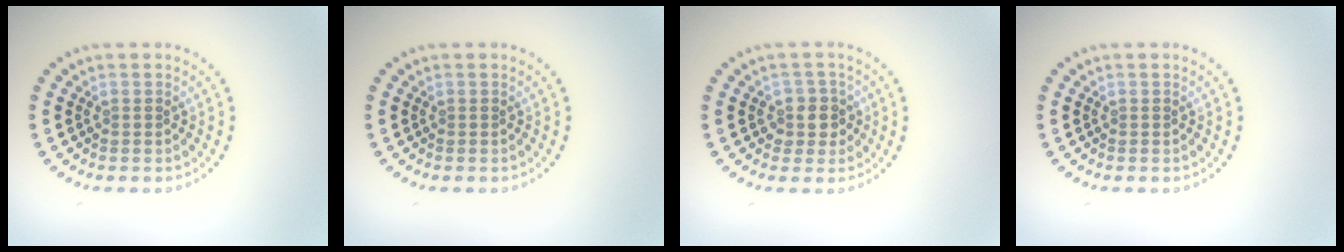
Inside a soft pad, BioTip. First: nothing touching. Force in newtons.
{"total": 0.0}
{"total": 2.3, "press": 1.9, "slide": 1.2}
{"total": 0.0}